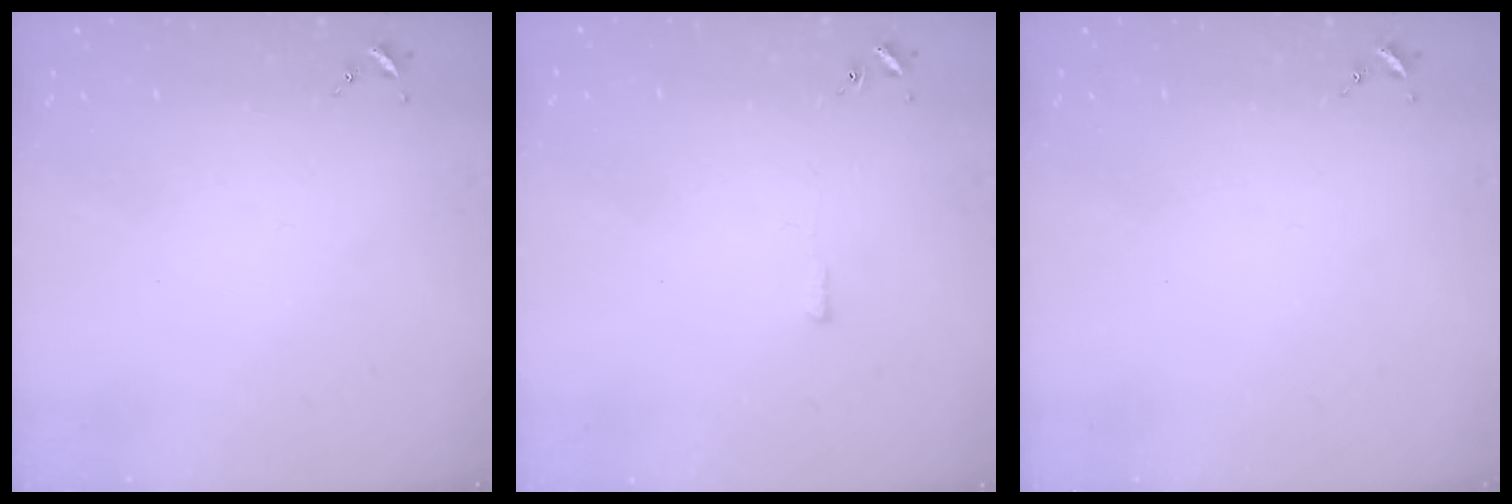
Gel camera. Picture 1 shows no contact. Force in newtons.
{"total": 2.9, "press": 2.9, "slide": 0.5}
{"total": 0.0}